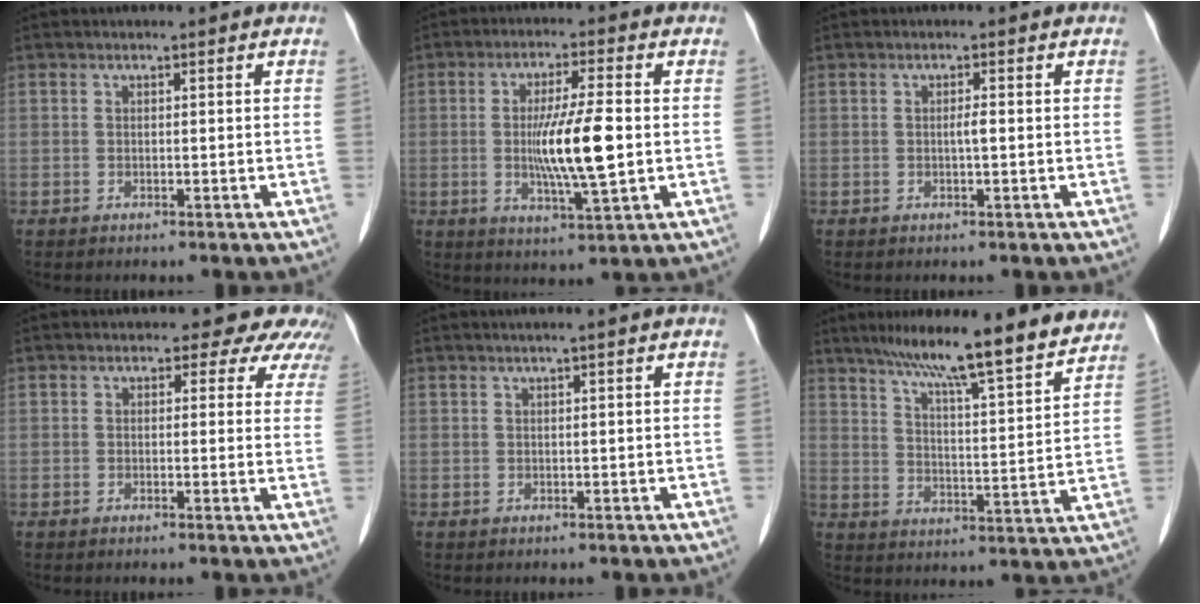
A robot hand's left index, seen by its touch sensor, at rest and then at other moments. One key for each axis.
{"total": 9.6, "fx": -0.5, "fy": 0.8, "fz": 9.5, "tx": -0.180, "ty": -0.012, "tz": -0.010}
{"total": 1.0, "fx": -0.1, "fy": 0.0, "fz": 1.0, "tx": -0.021, "ty": 0.000, "tz": -0.001}
{"total": 7.6, "fx": 6.5, "fy": 3.6, "fz": 1.3, "tx": 0.017, "ty": 0.002, "tz": 0.040}
{"total": 0.7, "fx": 0.4, "fy": -0.2, "fz": 0.6, "tx": -0.018, "ty": 0.004, "tz": 0.014}
{"total": 16.6, "fx": 14.3, "fy": 1.0, "fz": 8.4, "tx": -0.129, "ty": 0.002, "tz": 0.207}